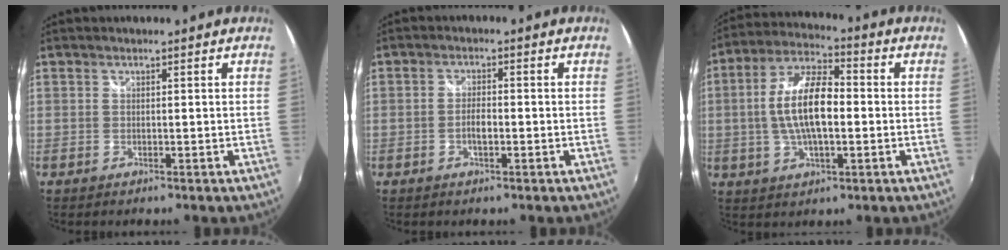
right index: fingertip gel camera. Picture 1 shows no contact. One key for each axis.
{"total": 2.6, "fx": -0.9, "fy": 0.9, "fz": 2.2, "tx": -0.045, "ty": 0.002, "tz": -0.018}
{"total": 12.5, "fx": -0.7, "fy": 4.9, "fz": 11.4, "tx": -0.228, "ty": 0.012, "tz": -0.016}